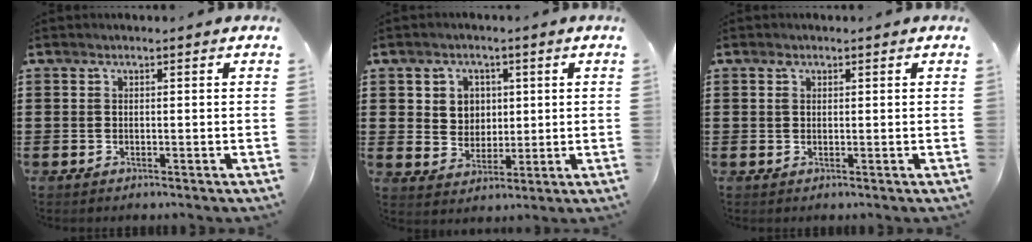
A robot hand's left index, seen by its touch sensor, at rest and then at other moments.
{"total": 4.3, "force": [1.2, 4.1, 1.1], "torque": [-0.032, 0.009, 0.018]}
{"total": 0.8, "force": [0.3, 0.5, 0.5], "torque": [-0.013, 0.004, 0.005]}